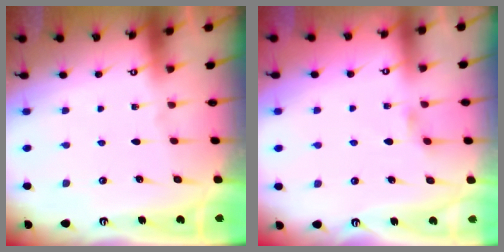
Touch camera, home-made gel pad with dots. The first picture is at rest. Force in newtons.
{"total": 3.5, "press": 3.4, "slide": 0.6}